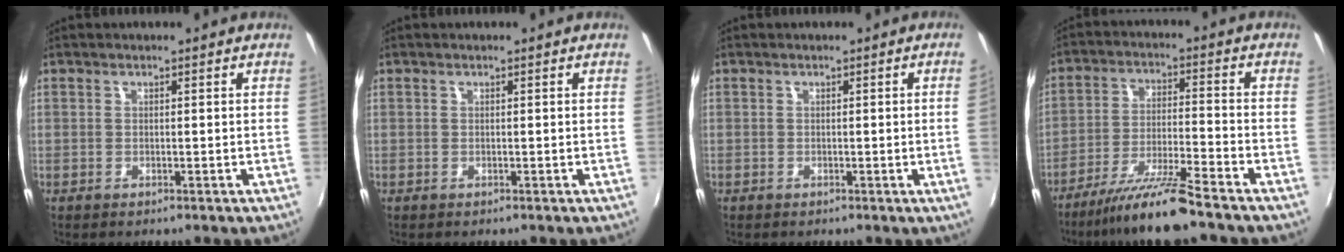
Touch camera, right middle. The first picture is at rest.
{"total": 0.0}
{"total": 1.9, "force": [0.0, -1.2, 1.5], "torque": [-0.014, -0.012, 0.003]}
{"total": 10.9, "force": [-9.1, -0.7, 5.9], "torque": [-0.126, -0.005, -0.162]}